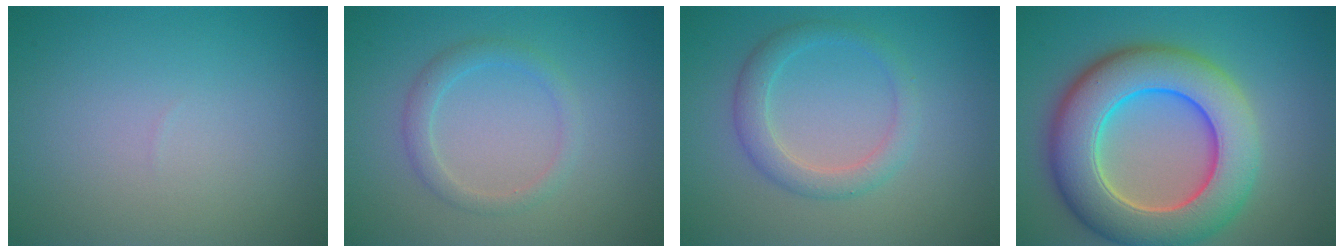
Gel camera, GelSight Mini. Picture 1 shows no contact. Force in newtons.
{"total": 2.0, "press": 2.0, "slide": 0.2}
{"total": 2.7, "press": 2.7, "slide": 0.2}
{"total": 10.8, "press": 10.8, "slide": 0.4}